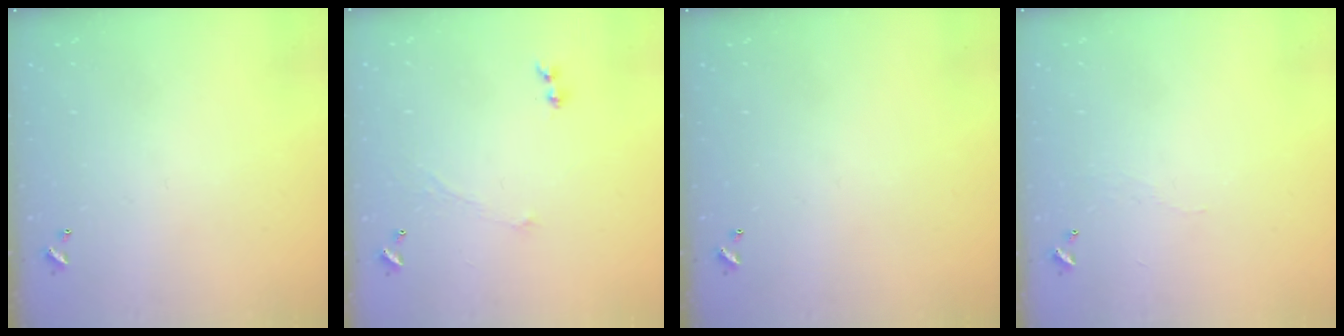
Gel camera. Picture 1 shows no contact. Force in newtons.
{"total": 1.2, "press": 0.7, "slide": 1.0}
{"total": 0.0}
{"total": 2.0, "press": 1.9, "slide": 0.4}